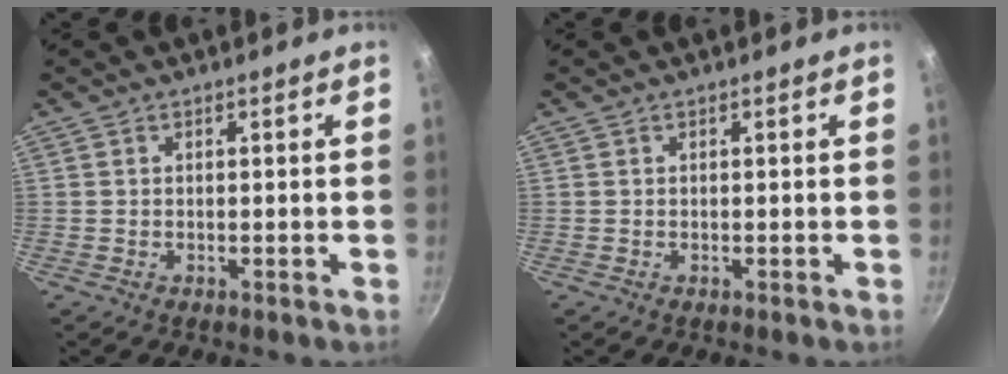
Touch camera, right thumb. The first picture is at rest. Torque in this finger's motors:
{"motor_torque": [-0.05, 0.02, 0.05, -0.04, 0.01]}